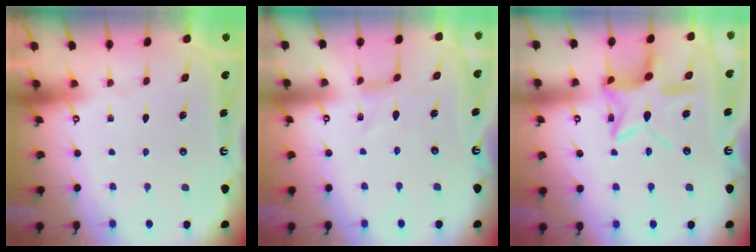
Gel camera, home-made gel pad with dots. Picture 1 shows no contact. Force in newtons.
{"total": 0.9, "press": 0.9, "slide": 0.3}
{"total": 12.8, "press": 12.7, "slide": 1.2}